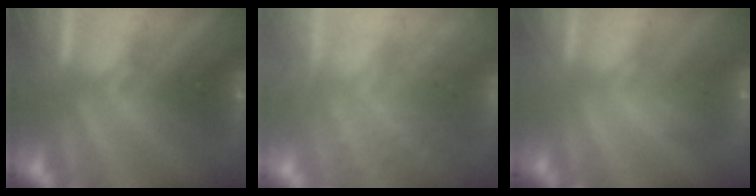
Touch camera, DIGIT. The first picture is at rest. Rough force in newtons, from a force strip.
{"total": 10.5}
{"total": 2.9}